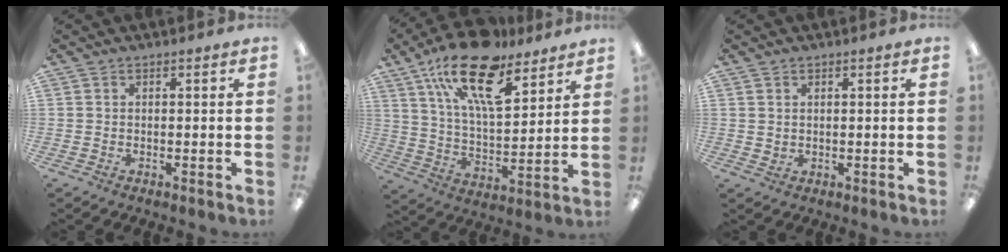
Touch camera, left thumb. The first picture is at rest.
{"total": 21.3, "force": [13.5, 8.8, 13.9], "torque": [-0.233, -0.068, 0.234]}
{"total": 1.3, "force": [1.0, 0.9, 0.2], "torque": [0.004, -0.001, 0.016]}